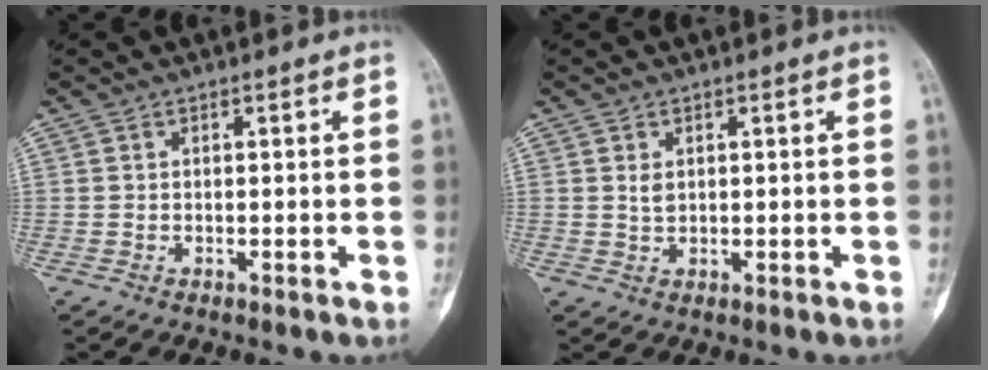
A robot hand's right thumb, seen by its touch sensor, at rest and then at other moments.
{"total": 1.6, "force": [0.5, 1.0, 1.1], "torque": [-0.017, -0.002, 0.014]}